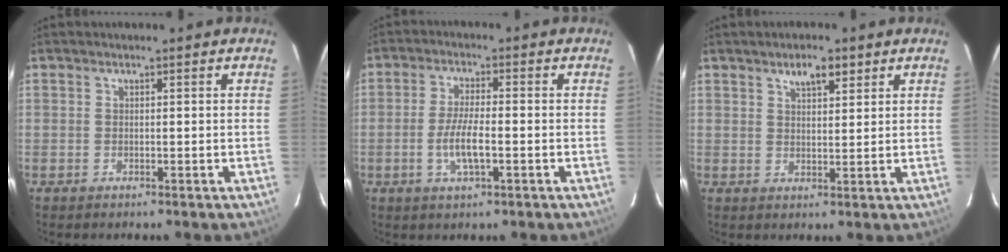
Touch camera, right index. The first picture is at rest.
{"total": 6.2, "force": [-1.9, 1.6, 5.7], "torque": [-0.114, -0.005, -0.036]}
{"total": 4.3, "force": [2.7, 1.7, 2.9], "torque": [-0.046, 0.005, 0.046]}